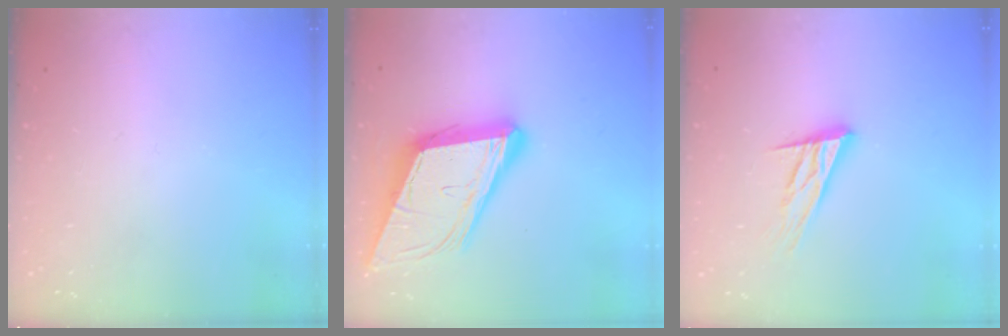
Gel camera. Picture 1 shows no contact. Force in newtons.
{"total": 18.1, "press": 17.5, "slide": 4.3}
{"total": 15.2, "press": 15.0, "slide": 2.7}